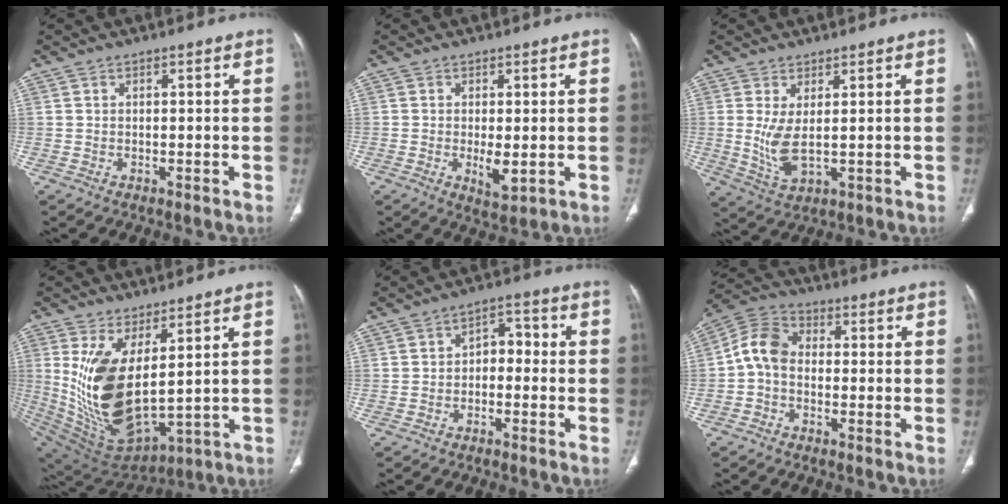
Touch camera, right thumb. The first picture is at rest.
{"total": 4.2, "force": [-0.6, 1.6, 3.8], "torque": [-0.065, -0.013, -0.005]}
{"total": 5.9, "force": [0.6, 2.2, 5.4], "torque": [-0.120, -0.018, 0.022]}
{"total": 17.1, "force": [3.6, 7.7, 14.8], "torque": [-0.287, -0.043, 0.099]}
{"total": 4.7, "force": [-1.1, 3.2, 3.2], "torque": [-0.030, 0.030, -0.028]}
{"total": 7.2, "force": [-0.9, 5.2, 4.9], "torque": [-0.084, 0.024, -0.032]}